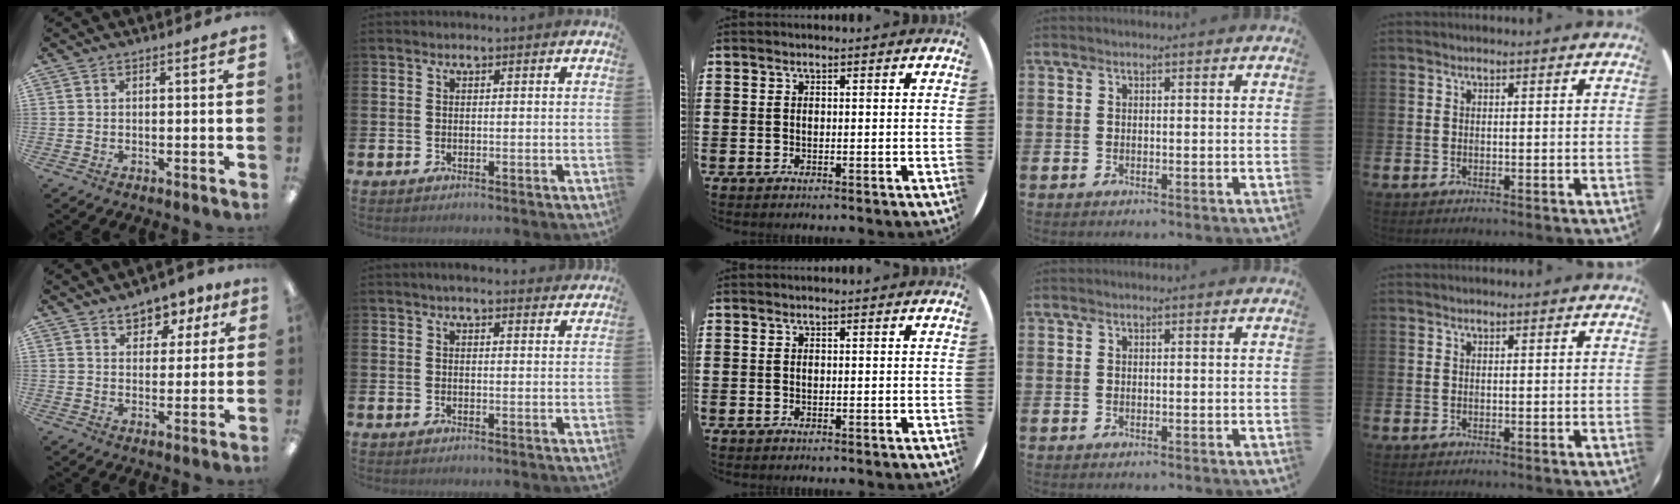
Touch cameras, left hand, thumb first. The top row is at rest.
{"thumb": {"total": 7.1, "force": [5.2, 4.1, 2.5], "torque": [-0.031, -0.027, 0.090]}, "index": {"total": 2.6, "force": [2.4, 0.4, 0.7], "torque": [-0.007, -0.010, 0.042]}}